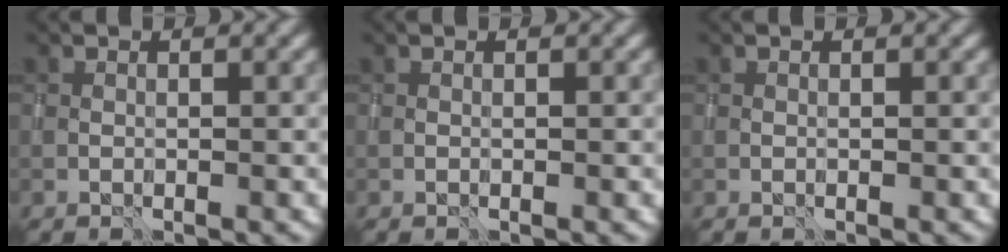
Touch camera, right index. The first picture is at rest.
{"total": 0.0}
{"total": 0.0}